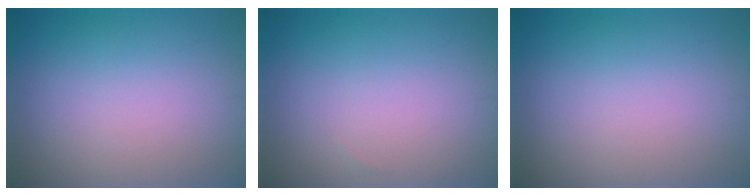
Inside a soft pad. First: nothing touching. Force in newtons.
{"total": 0.0}
{"total": 0.0}